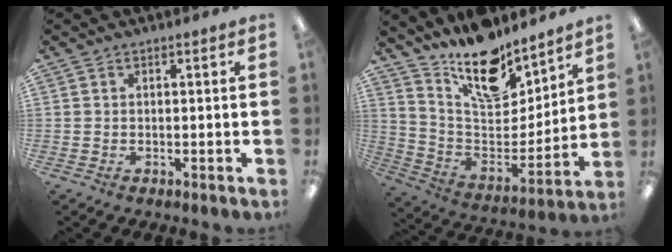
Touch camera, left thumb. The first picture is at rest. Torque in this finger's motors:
{"motor_torque": [0.46, 0.24, 1.05, -1.72, 0.11]}